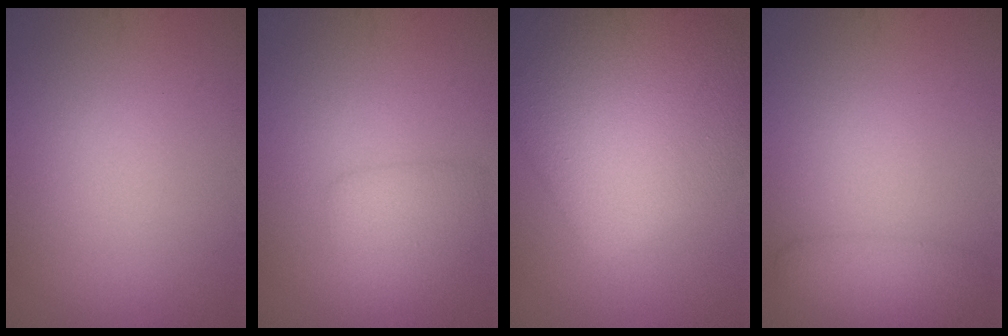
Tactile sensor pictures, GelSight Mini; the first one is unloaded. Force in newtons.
{"total": 2.5, "press": 2.5, "slide": 0.1}
{"total": 11.2, "press": 11.2, "slide": 0.4}
{"total": 2.3, "press": 2.3, "slide": 0.1}